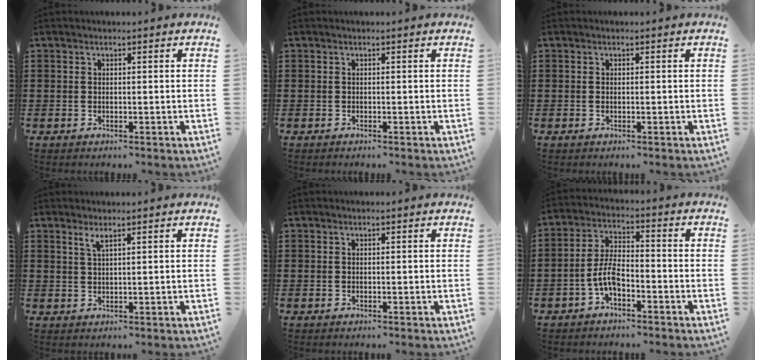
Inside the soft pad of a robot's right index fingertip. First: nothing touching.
{"total": 0.0}
{"total": 0.5, "force": [0.0, 0.2, 0.5], "torque": [-0.011, -0.002, 0.000]}
{"total": 1.8, "force": [1.2, 0.2, 1.3], "torque": [-0.028, 0.001, 0.020]}
{"total": 0.0}
{"total": 5.9, "force": [-2.6, 2.6, 4.7], "torque": [-0.116, 0.001, -0.058]}